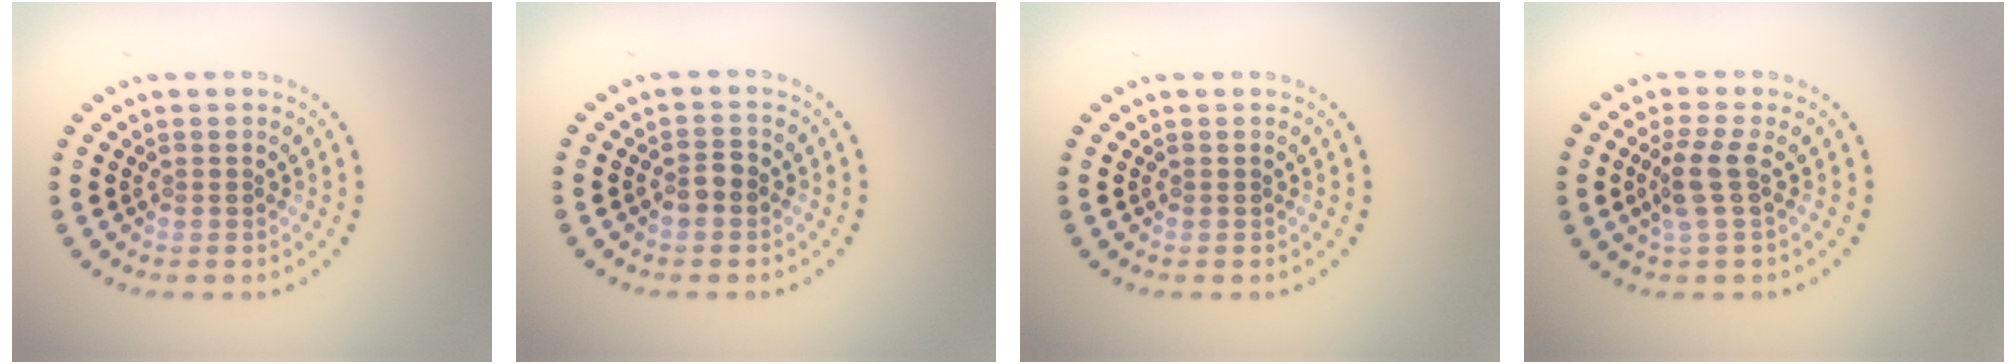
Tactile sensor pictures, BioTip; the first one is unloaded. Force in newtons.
{"total": 1.5, "press": 1.5, "slide": 0.3}
{"total": 0.0}
{"total": 2.5, "press": 1.9, "slide": 1.6}